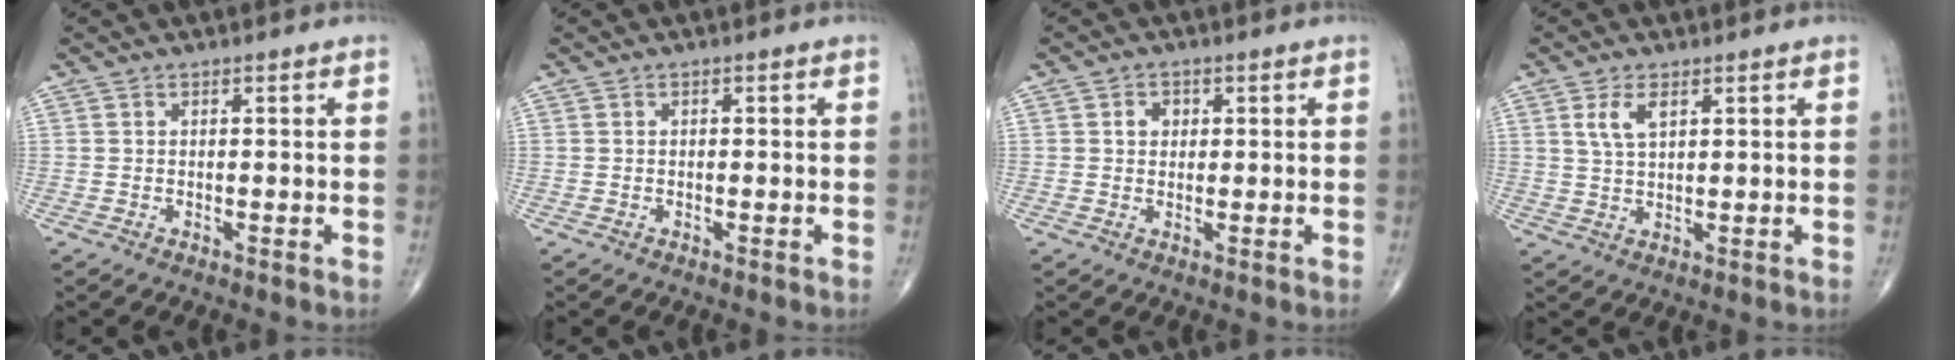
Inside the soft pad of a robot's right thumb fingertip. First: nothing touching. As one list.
[{"total": 0.0}, {"total": 2.4, "force": [0.6, 2.0, 1.2], "torque": [-0.007, 0.003, 0.008]}, {"total": 4.1, "force": [1.8, 1.9, 3.2], "torque": [-0.061, -0.002, 0.039]}]